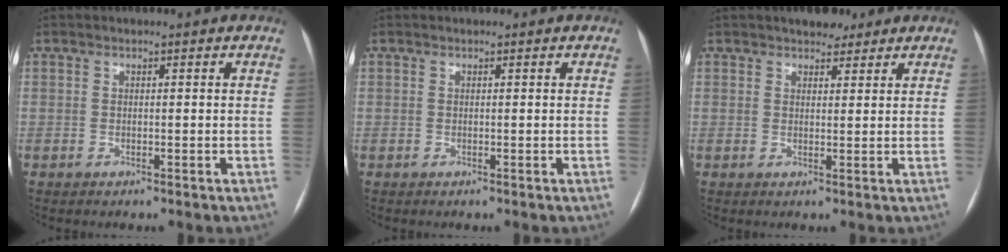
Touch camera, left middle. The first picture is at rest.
{"total": 0.0}
{"total": 3.6, "force": [2.8, 1.7, 1.4], "torque": [-0.018, 0.007, 0.041]}